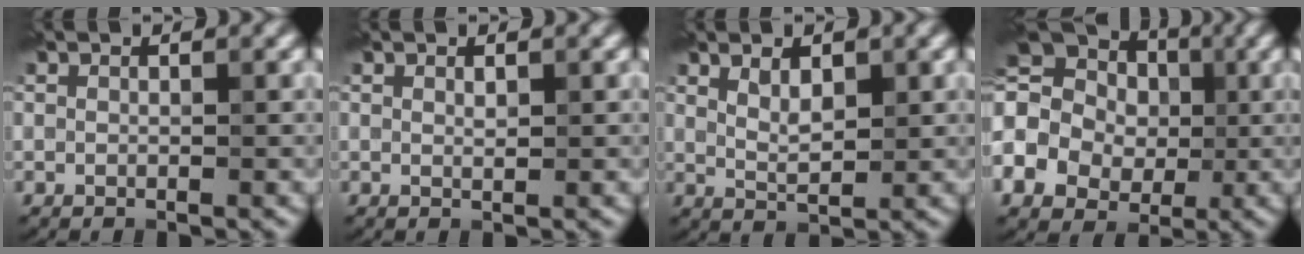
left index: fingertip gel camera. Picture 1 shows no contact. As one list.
[{"total": 0.6, "force": [0.3, 0.2, 0.5], "torque": [-0.010, -0.002, 0.007]}, {"total": 2.6, "force": [1.2, 1.1, 2.0], "torque": [-0.036, -0.003, 0.025]}, {"total": 14.8, "force": [0.3, 13.0, 7.2], "torque": [-0.168, 0.013, -0.039]}]